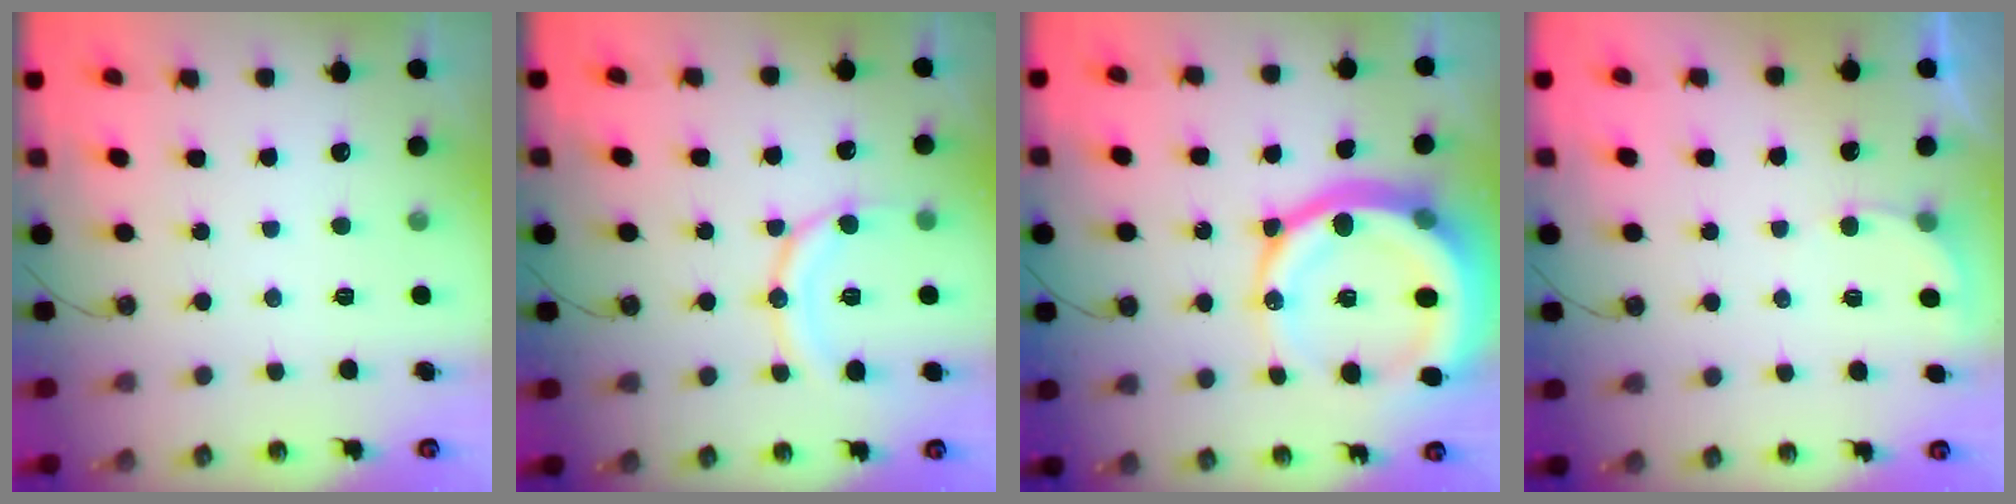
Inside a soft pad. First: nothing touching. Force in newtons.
{"total": 12.7, "press": 12.7, "slide": 1.4}
{"total": 22.2, "press": 22.1, "slide": 2.4}
{"total": 2.7, "press": 2.7, "slide": 0.2}